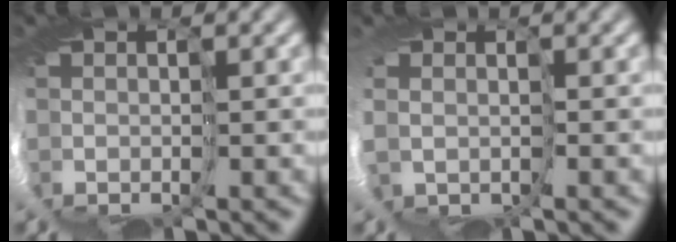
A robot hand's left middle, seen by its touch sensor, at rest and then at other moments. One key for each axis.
{"total": 2.6, "fx": -0.2, "fy": 2.5, "fz": 0.9, "tx": -0.026, "ty": -0.010, "tz": -0.005}